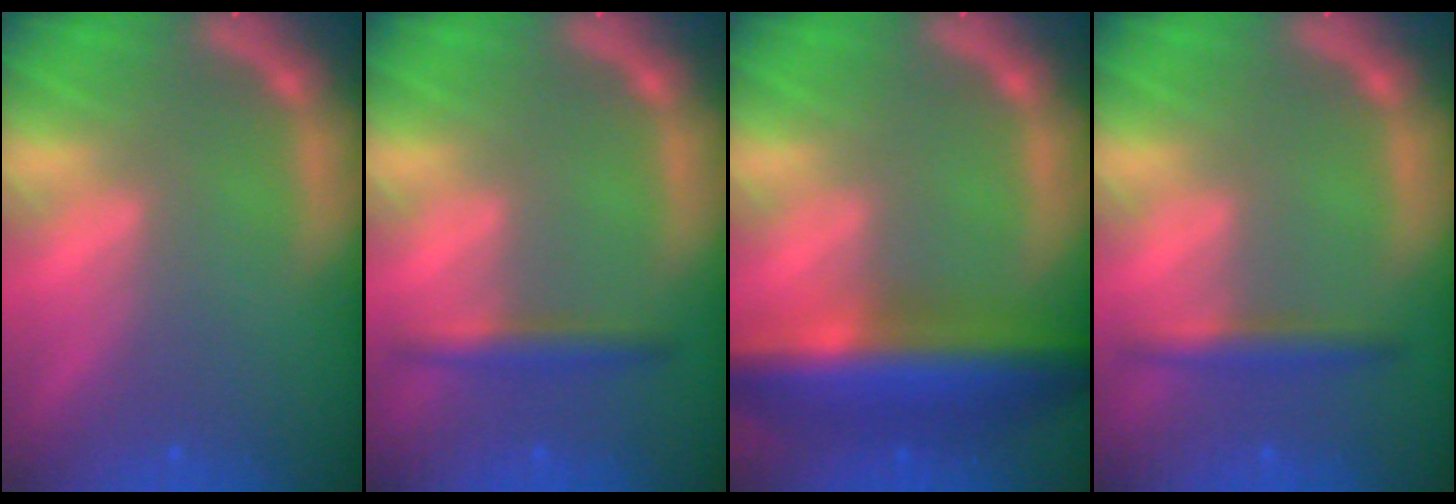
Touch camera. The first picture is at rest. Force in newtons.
{"total": 2.4}
{"total": 9.5}
{"total": 2.4}